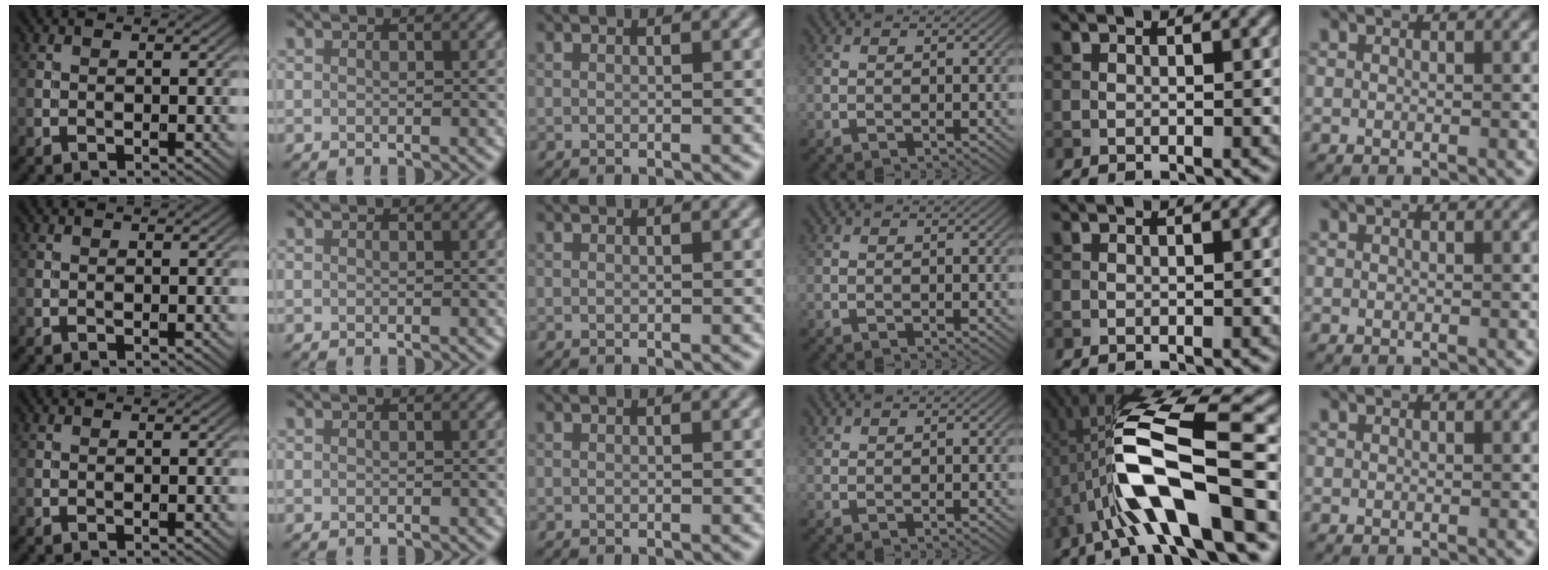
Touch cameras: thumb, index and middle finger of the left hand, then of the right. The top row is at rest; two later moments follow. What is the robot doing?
{"motion": "screw", "object": "dispenser bottle"}